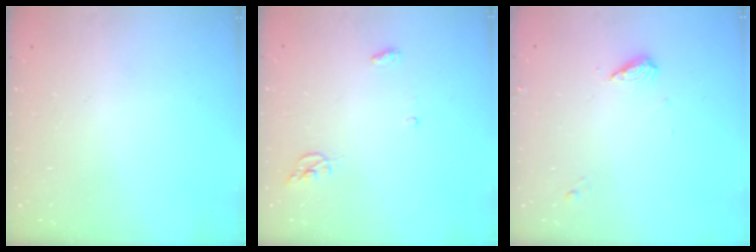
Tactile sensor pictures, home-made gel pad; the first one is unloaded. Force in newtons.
{"total": 4.9, "press": 4.9, "slide": 0.2}
{"total": 6.4, "press": 6.4, "slide": 0.7}